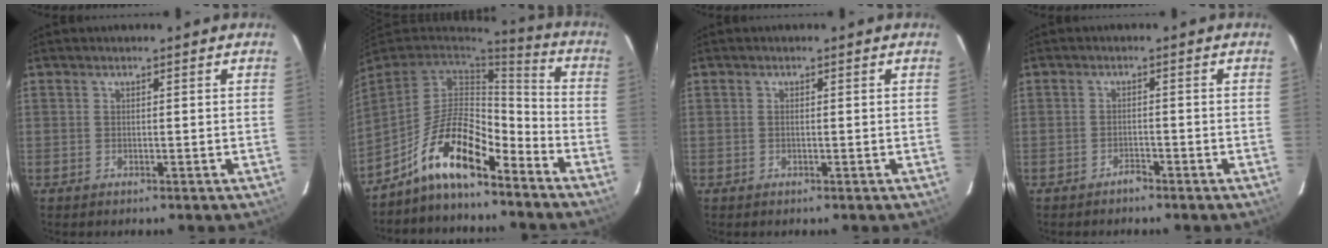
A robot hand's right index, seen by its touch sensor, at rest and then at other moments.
{"total": 14.0, "force": [-9.9, 4.3, 9.0], "torque": [-0.189, 0.009, -0.185]}
{"total": 0.5, "force": [0.0, 0.2, 0.5], "torque": [-0.011, 0.001, -0.002]}
{"total": 1.6, "force": [-1.5, 0.4, 0.4], "torque": [-0.007, 0.000, -0.024]}